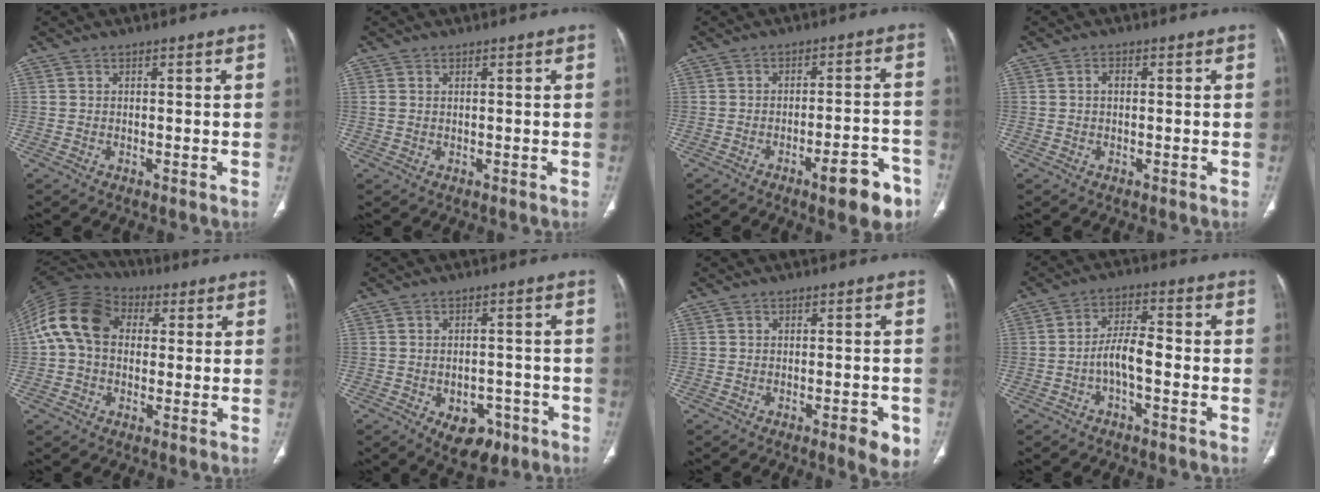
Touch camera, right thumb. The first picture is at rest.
{"total": 1.1, "force": [0.3, 0.8, 0.7], "torque": [-0.020, 0.004, 0.011]}
{"total": 9.5, "force": [-5.7, 2.7, 7.2], "torque": [-0.081, 0.035, -0.073]}
{"total": 1.4, "force": [0.1, 1.0, 1.0], "torque": [-0.014, 0.006, -0.002]}
{"total": 14.2, "force": [2.0, 10.5, 9.4], "torque": [-0.174, 0.036, 0.024]}
{"total": 8.2, "force": [-4.0, 5.1, 4.9], "torque": [-0.046, 0.022, -0.046]}
{"total": 5.0, "force": [-2.3, 1.4, 4.2], "torque": [-0.044, 0.002, -0.025]}
{"total": 5.8, "force": [-2.0, 2.3, 5.0], "torque": [-0.088, 0.031, -0.038]}